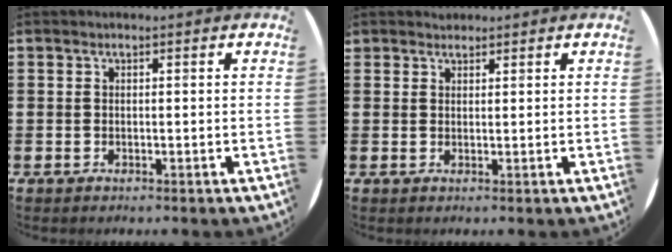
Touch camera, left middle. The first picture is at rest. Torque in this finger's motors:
{"motor_torque": [-0.03, 0.06, -0.03, -0.01]}